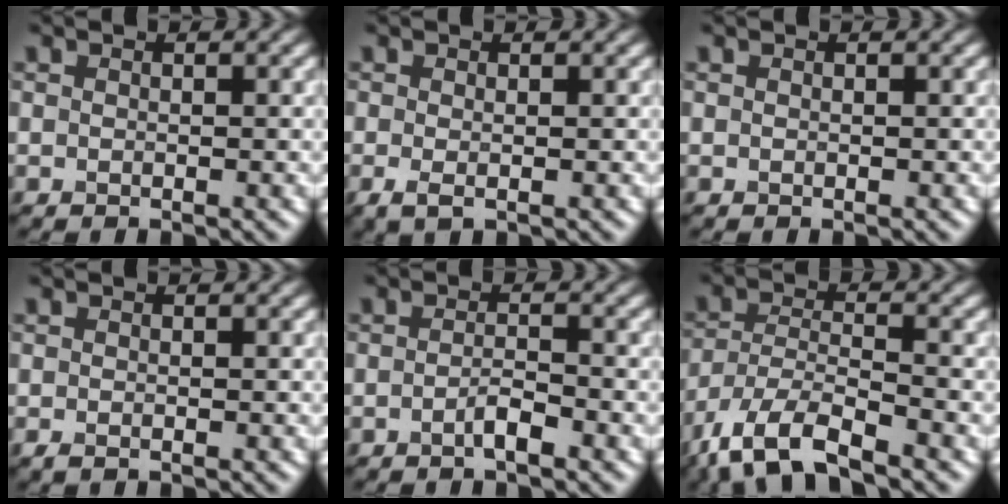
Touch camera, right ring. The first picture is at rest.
{"total": 1.4, "force": [-0.4, 0.4, 1.2], "torque": [-0.028, -0.008, -0.009]}
{"total": 0.0}
{"total": 0.6, "force": [-0.3, 0.1, 0.5], "torque": [-0.010, -0.004, -0.005]}
{"total": 1.7, "force": [-0.9, 0.3, 1.4], "torque": [-0.026, 0.003, -0.019]}
{"total": 8.5, "force": [-5.9, 2.9, 5.4], "torque": [-0.107, -0.013, -0.121]}